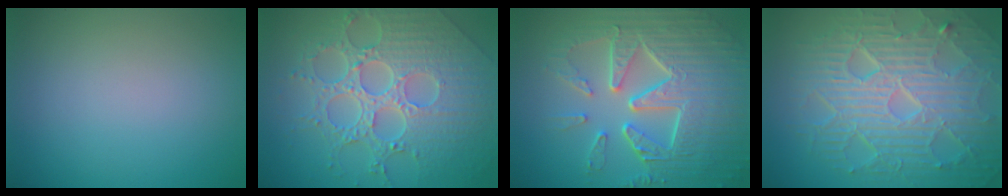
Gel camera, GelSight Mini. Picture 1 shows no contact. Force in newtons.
{"total": 8.6, "press": 6.3, "slide": 5.8}
{"total": 9.8, "press": 6.6, "slide": 7.2}
{"total": 10.6, "press": 6.8, "slide": 8.1}